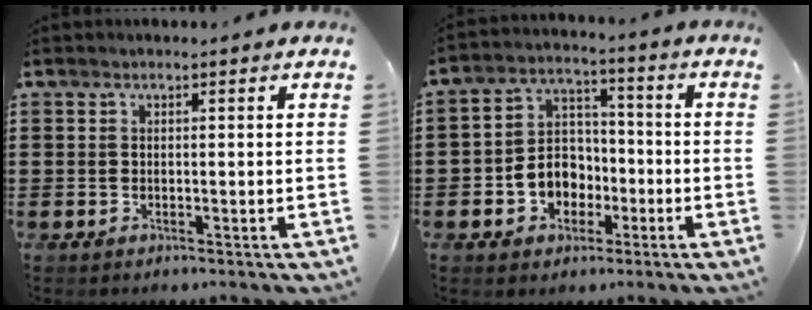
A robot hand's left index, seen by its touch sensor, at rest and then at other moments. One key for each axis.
{"total": 6.7, "fx": -2.5, "fy": 5.7, "fz": 2.5, "tx": -0.057, "ty": 0.018, "tz": -0.050}